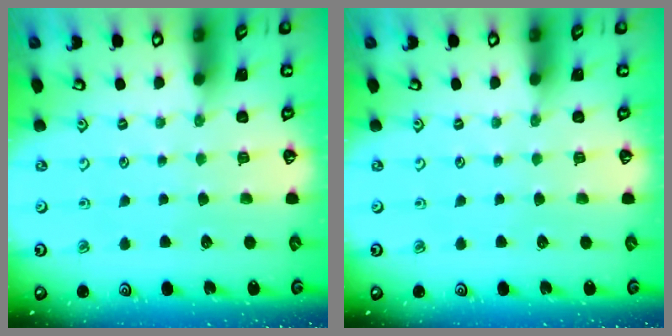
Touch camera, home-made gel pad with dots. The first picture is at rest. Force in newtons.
{"total": 0.0}